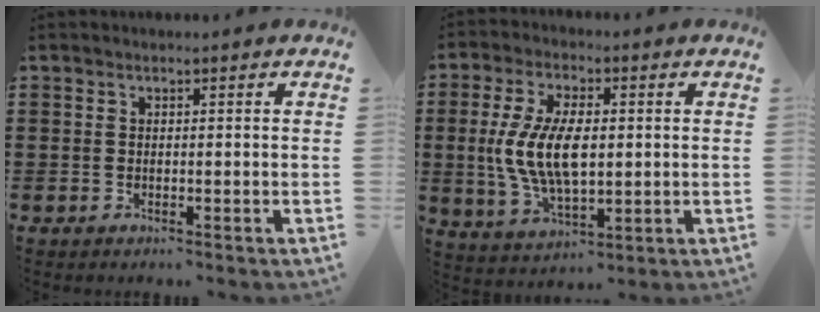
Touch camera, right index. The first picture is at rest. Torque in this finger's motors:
{"motor_torque": [1.49, -0.65, 1.05, 0.21]}